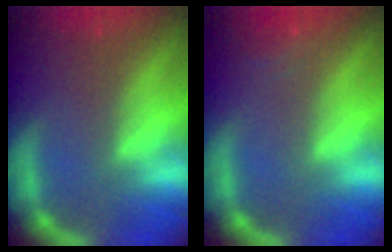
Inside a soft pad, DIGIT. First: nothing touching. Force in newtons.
{"total": 1.9}